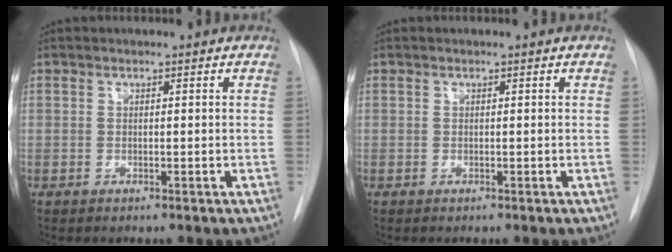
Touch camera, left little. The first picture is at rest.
{"total": 0.0}